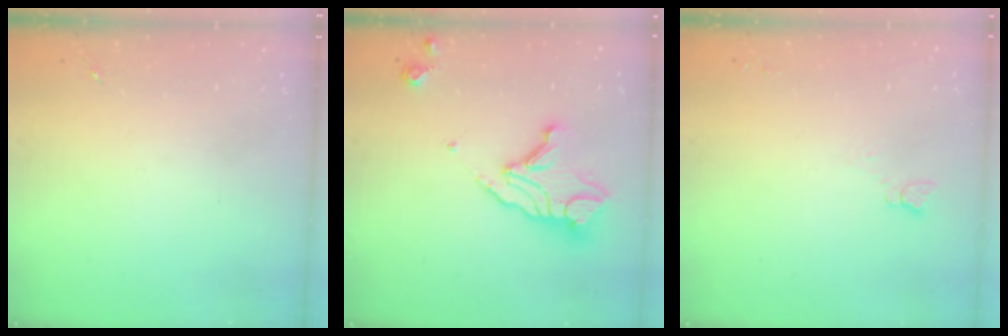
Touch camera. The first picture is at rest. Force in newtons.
{"total": 14.3, "press": 14.3, "slide": 1.0}
{"total": 2.7, "press": 2.7, "slide": 0.3}